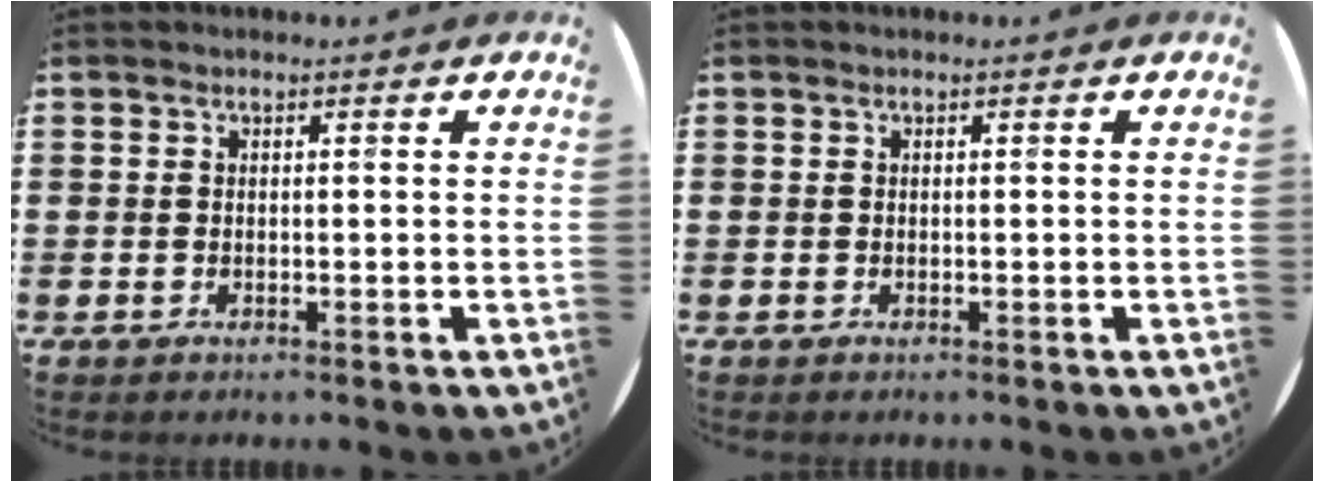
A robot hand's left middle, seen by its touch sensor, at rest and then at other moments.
{"total": 0.0}